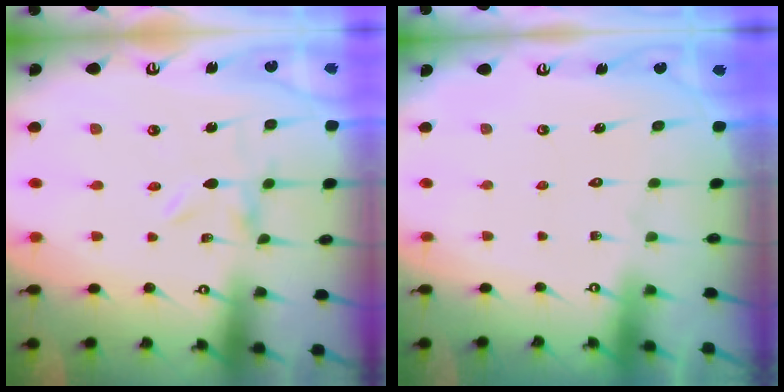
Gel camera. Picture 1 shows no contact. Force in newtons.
{"total": 1.7, "press": 1.7, "slide": 0.1}